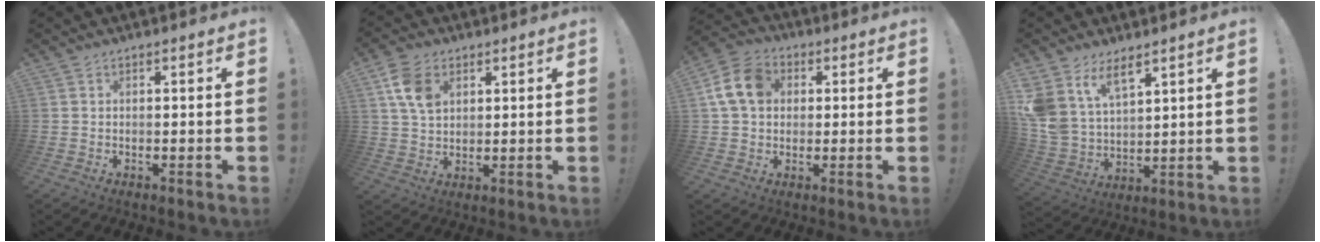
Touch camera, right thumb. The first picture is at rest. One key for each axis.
{"total": 9.5, "fx": 3.6, "fy": 6.7, "fz": 5.8, "tx": -0.099, "ty": 0.000, "tz": 0.073}
{"total": 12.6, "fx": 3.0, "fy": 9.9, "fz": 7.1, "tx": -0.118, "ty": 0.010, "tz": 0.065}
{"total": 11.9, "fx": 7.9, "fy": 6.8, "fz": 5.9, "tx": -0.137, "ty": -0.055, "tz": 0.156}